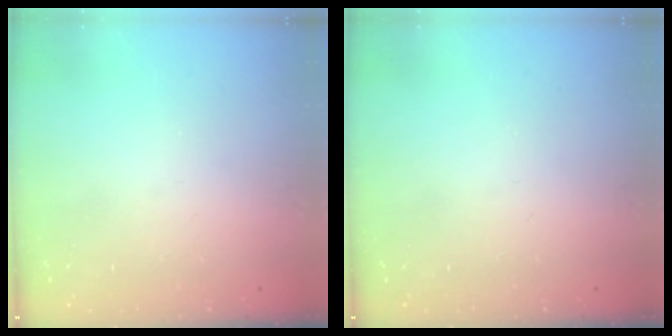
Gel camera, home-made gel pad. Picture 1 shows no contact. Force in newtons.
{"total": 0.0}